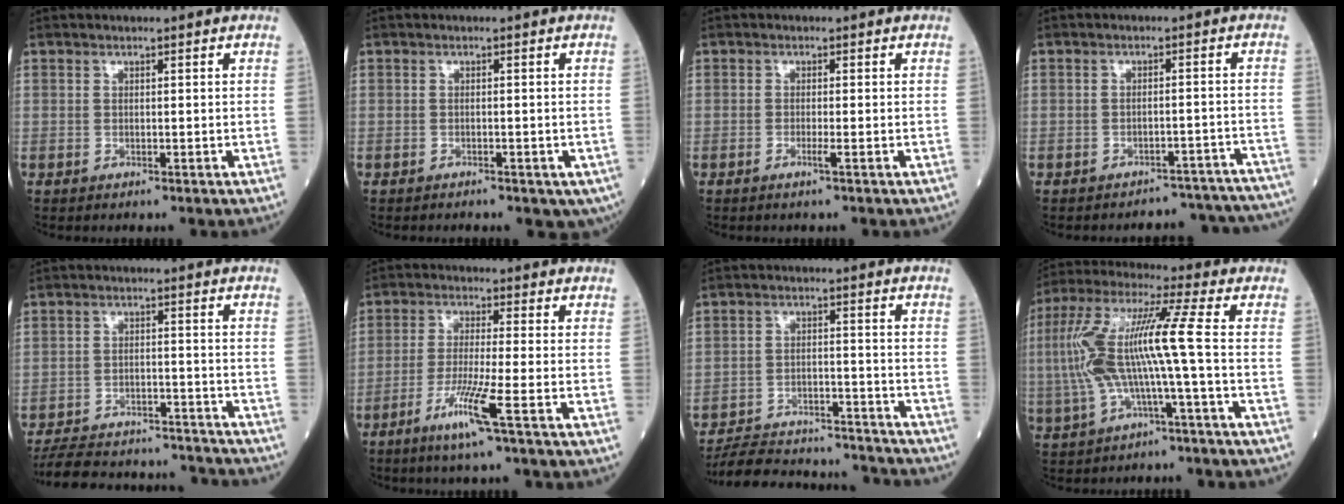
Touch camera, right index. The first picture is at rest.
{"total": 4.7, "force": [-3.0, 2.1, 3.0], "torque": [-0.025, -0.004, -0.041]}
{"total": 1.1, "force": [-0.7, -0.3, 0.8], "torque": [-0.016, 0.000, -0.014]}
{"total": 11.2, "force": [-11.0, 2.4, -0.3], "torque": [0.029, 0.037, -0.117]}
{"total": 19.2, "force": [-18.1, 3.6, 5.3], "torque": [-0.112, -0.001, -0.250]}
{"total": 7.2, "force": [-3.7, -1.0, 6.0], "torque": [-0.119, -0.019, -0.077]}
{"total": 17.7, "force": [-17.0, 2.7, 4.1], "torque": [-0.084, 0.004, -0.242]}
{"total": 12.2, "force": [-1.3, 0.0, 12.1], "torque": [-0.259, 0.029, -0.028]}